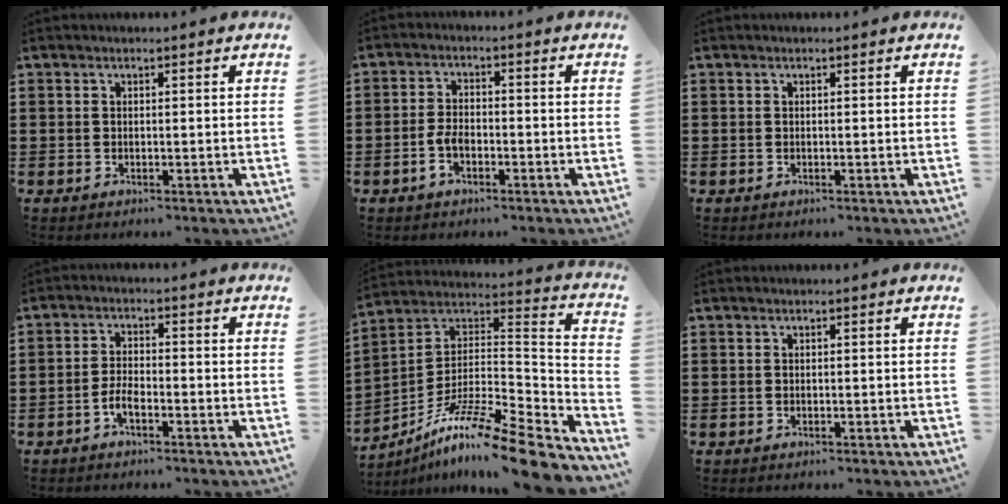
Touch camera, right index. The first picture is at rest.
{"total": 3.3, "force": [-1.5, 1.6, 2.5], "torque": [-0.069, -0.008, -0.034]}
{"total": 0.0}
{"total": 3.0, "force": [-1.7, 0.9, 2.3], "torque": [-0.057, -0.003, -0.036]}
{"total": 12.8, "force": [-9.6, 0.7, 8.4], "torque": [-0.142, 0.003, -0.181]}
{"total": 0.0}